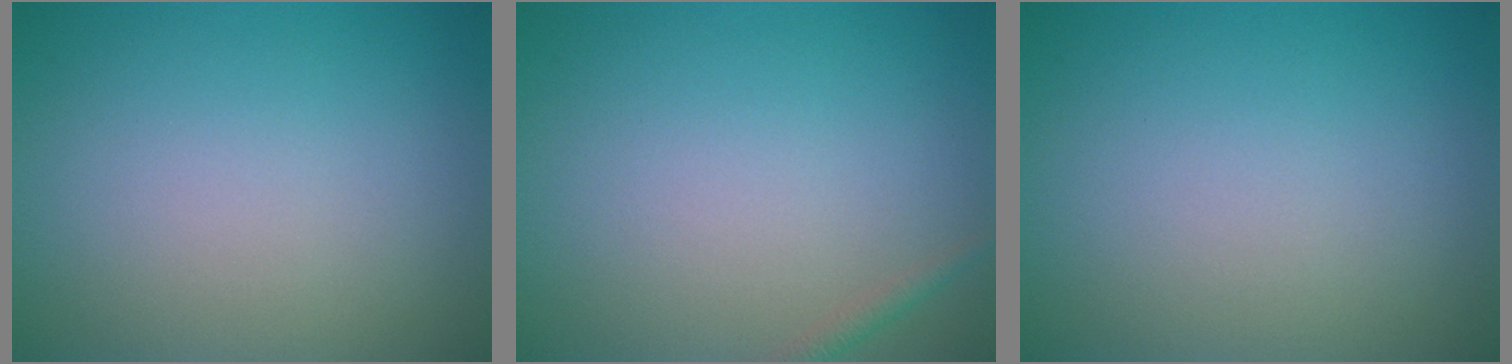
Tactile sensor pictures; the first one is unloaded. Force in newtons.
{"total": 0.8, "press": 0.8, "slide": 0.1}
{"total": 0.0}